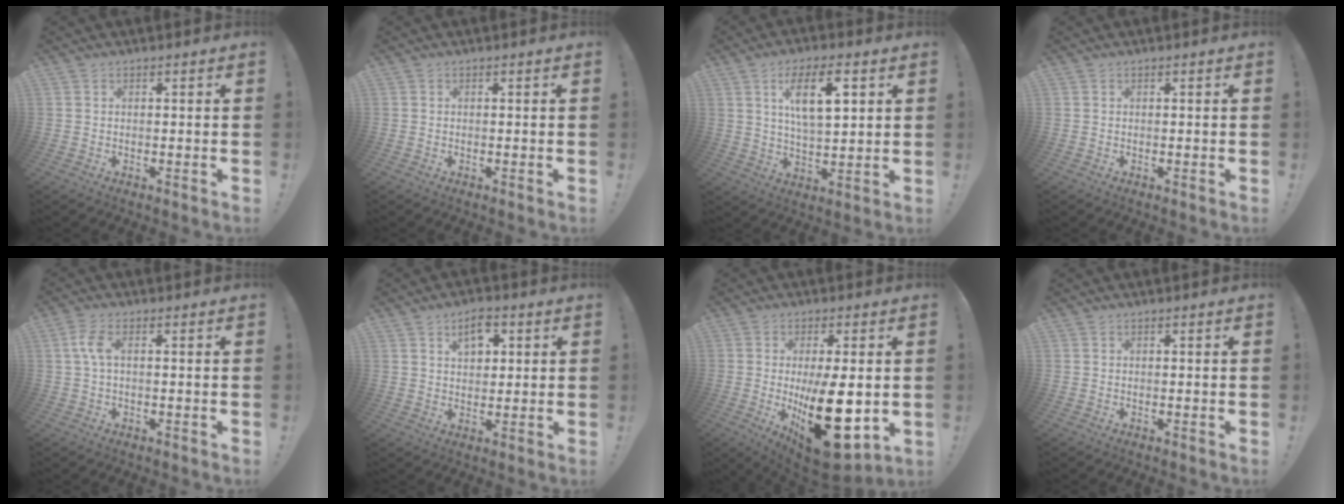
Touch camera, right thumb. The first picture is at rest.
{"total": 0.0}
{"total": 12.6, "force": [4.9, 4.8, 10.5], "torque": [-0.172, -0.001, 0.081]}
{"total": 0.0}
{"total": 4.9, "force": [0.5, 2.0, 4.4], "torque": [-0.091, 0.007, 0.009]}
{"total": 6.7, "force": [3.1, 4.1, 4.2], "torque": [-0.058, -0.004, 0.052]}
{"total": 23.1, "force": [-2.9, 9.7, 20.7], "torque": [-0.311, -0.016, -0.024]}
{"total": 0.0}